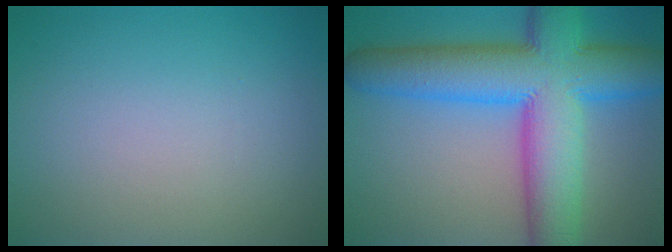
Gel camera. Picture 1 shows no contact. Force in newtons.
{"total": 13.3, "press": 13.3, "slide": 0.2}